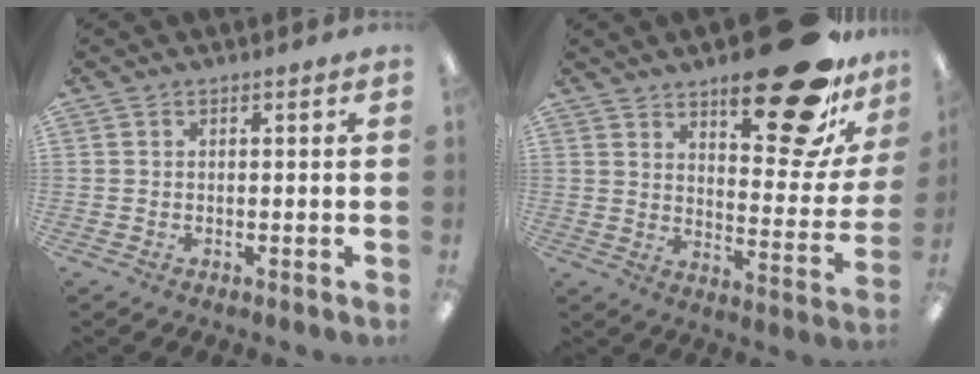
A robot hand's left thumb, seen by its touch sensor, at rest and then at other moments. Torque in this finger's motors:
{"motor_torque": [2.29, 1.73, 1.46, -1.35, 0.36]}